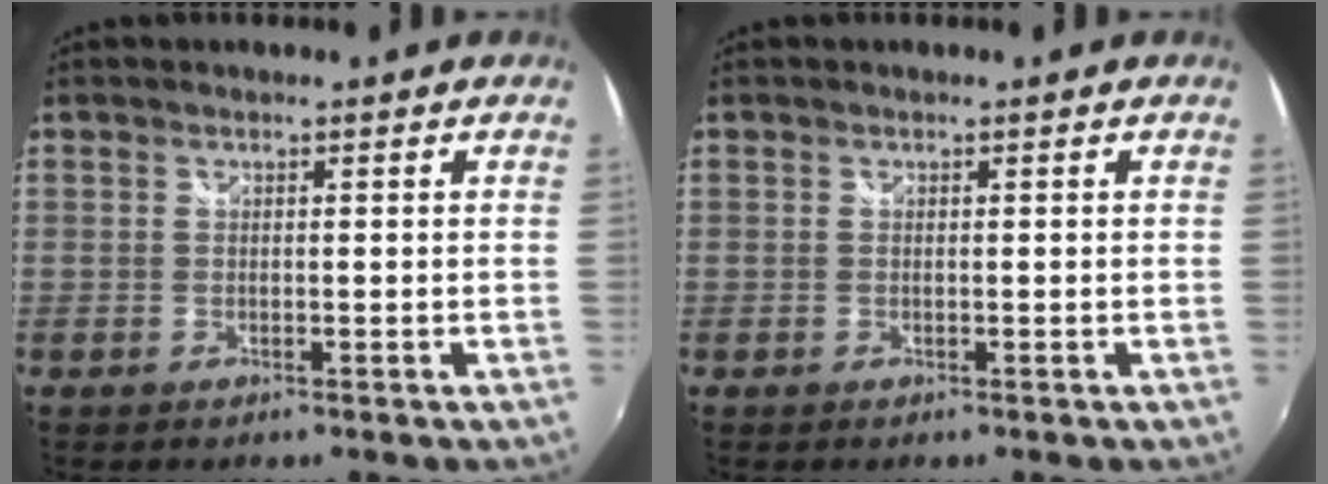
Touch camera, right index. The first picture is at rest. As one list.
[{"total": 0.0}]